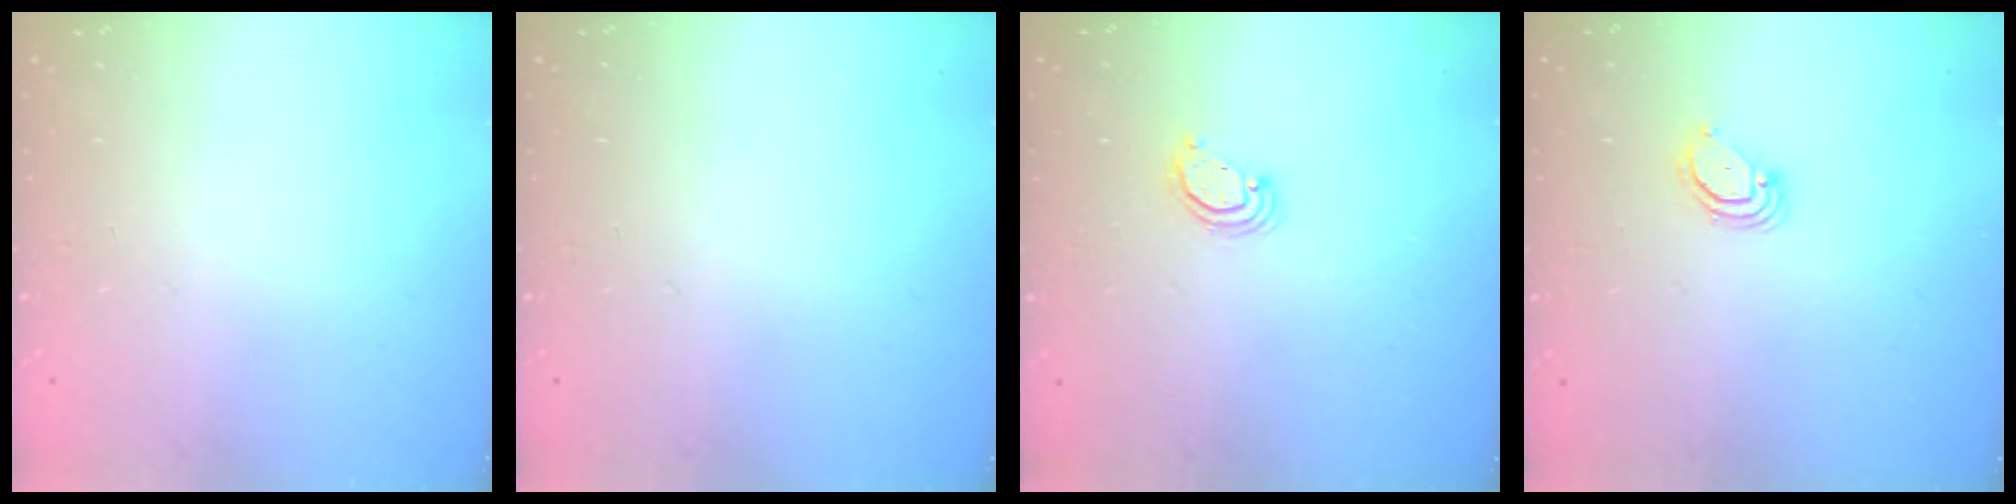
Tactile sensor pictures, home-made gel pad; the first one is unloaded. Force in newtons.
{"total": 0.0}
{"total": 2.6, "press": 2.6, "slide": 0.2}
{"total": 3.0, "press": 3.0, "slide": 0.2}